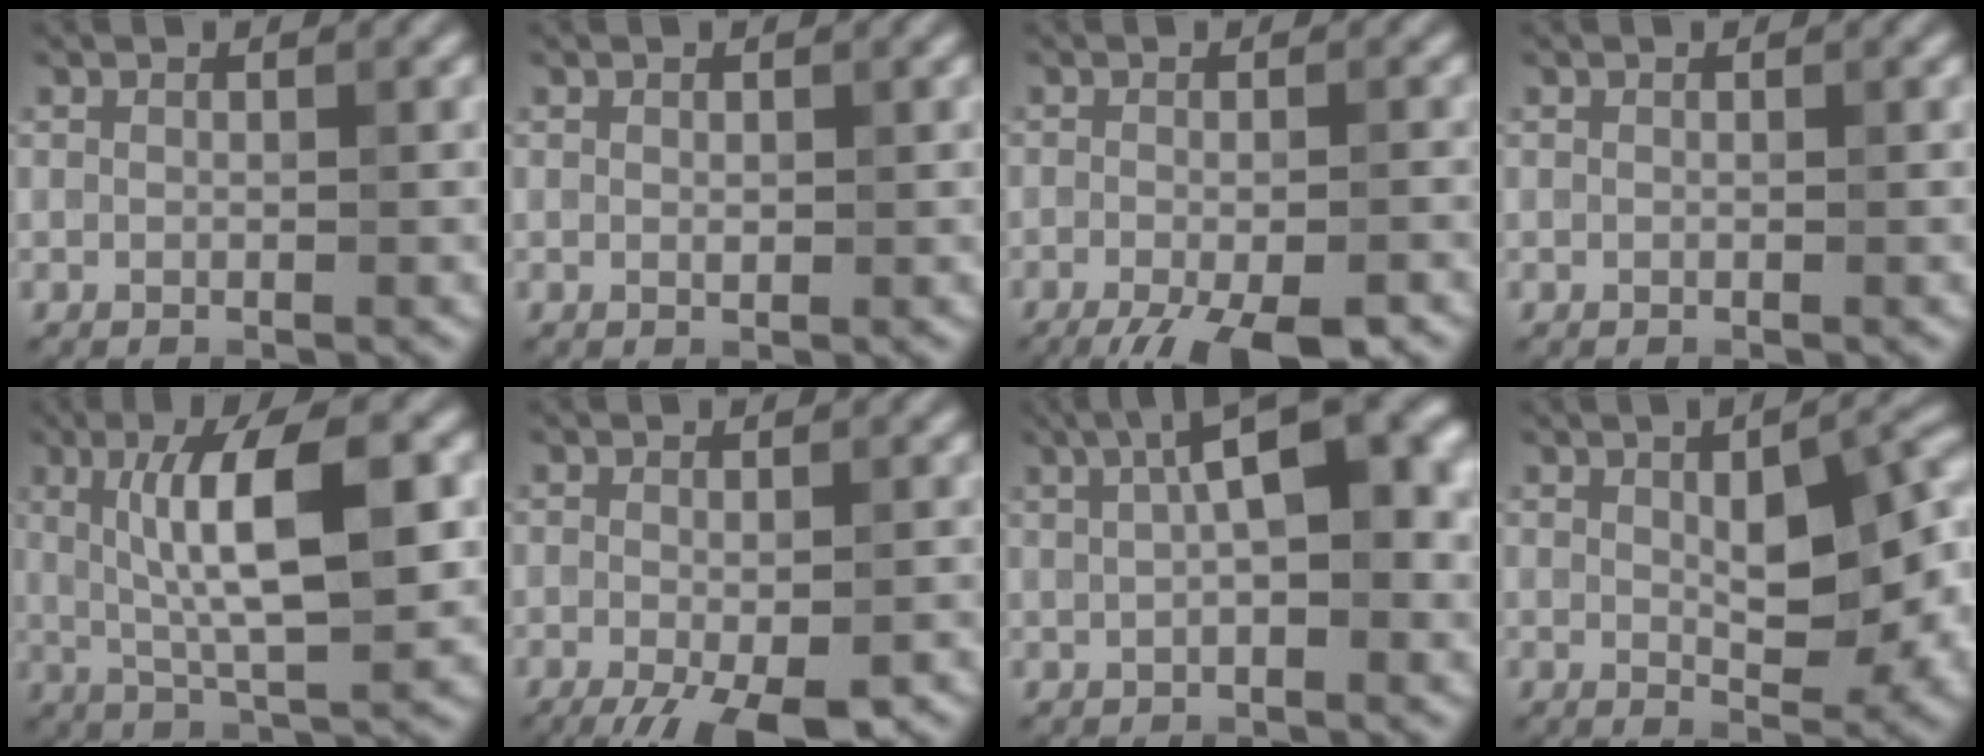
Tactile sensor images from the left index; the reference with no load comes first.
{"total": 0.5, "force": [0.1, 0.3, 0.4], "torque": [-0.005, -0.001, 0.002]}
{"total": 7.5, "force": [-4.9, 1.9, 5.3], "torque": [-0.082, -0.029, -0.076]}
{"total": 0.0}
{"total": 9.1, "force": [1.3, 2.4, 8.7], "torque": [-0.135, 0.004, 0.025]}
{"total": 6.3, "force": [-3.6, 1.7, 4.9], "torque": [-0.071, -0.012, -0.052]}
{"total": 9.5, "force": [2.5, 3.4, 8.5], "torque": [-0.103, 0.023, 0.029]}
{"total": 8.2, "force": [0.6, 3.3, 7.4], "torque": [-0.106, 0.004, 0.015]}